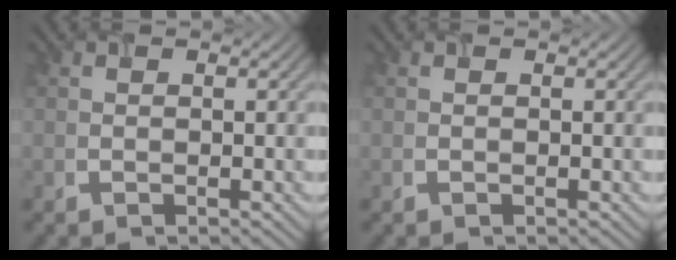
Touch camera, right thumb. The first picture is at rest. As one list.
[{"total": 0.0}]